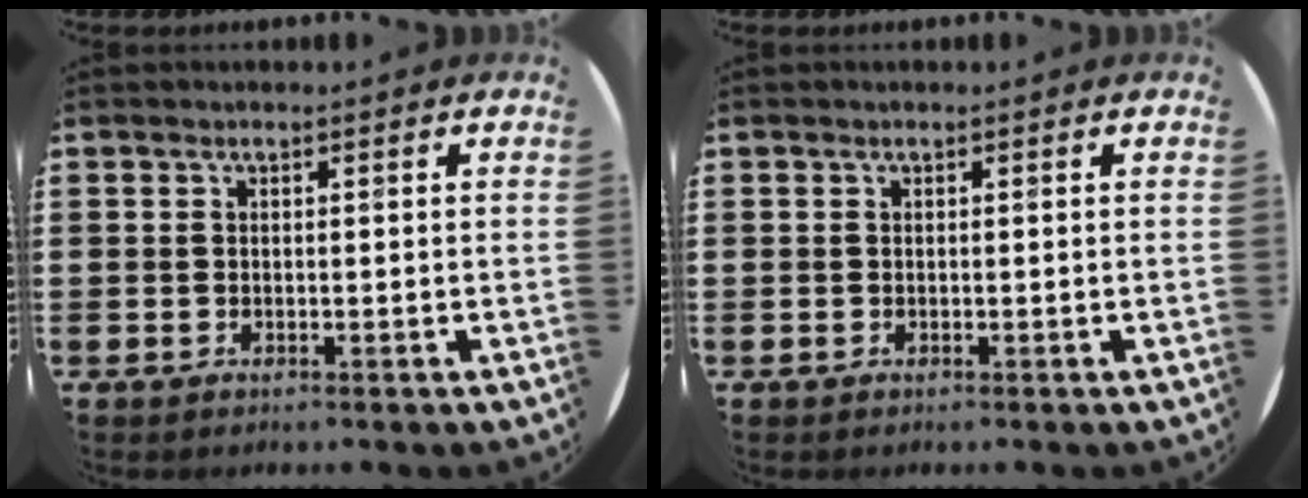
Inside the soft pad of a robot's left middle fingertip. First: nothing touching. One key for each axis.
{"total": 0.0}